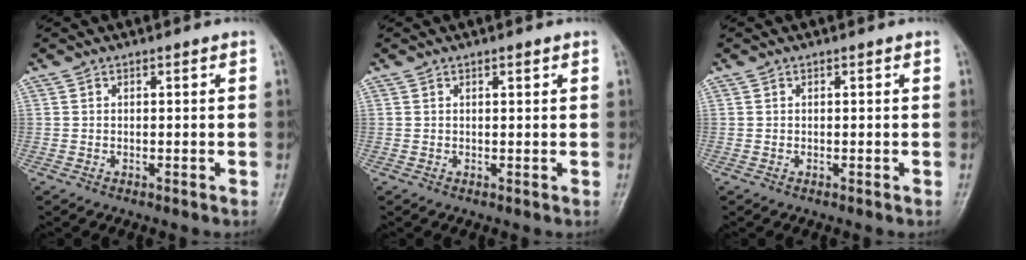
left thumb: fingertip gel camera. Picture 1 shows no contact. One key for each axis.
{"total": 1.0, "fx": 0.6, "fy": 0.3, "fz": 0.7, "tx": -0.011, "ty": -0.002, "tz": 0.010}
{"total": 0.0}